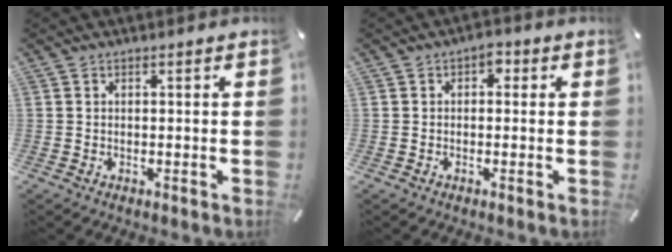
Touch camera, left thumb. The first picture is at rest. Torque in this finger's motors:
{"motor_torque": [0.04, -0.02, 0.09, -0.14, 0.07]}